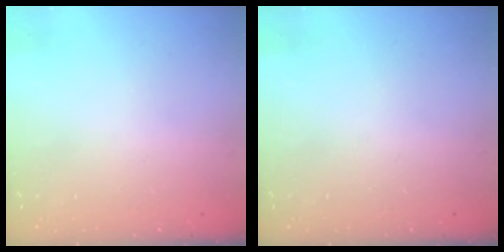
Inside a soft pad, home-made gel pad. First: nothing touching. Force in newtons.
{"total": 0.0}